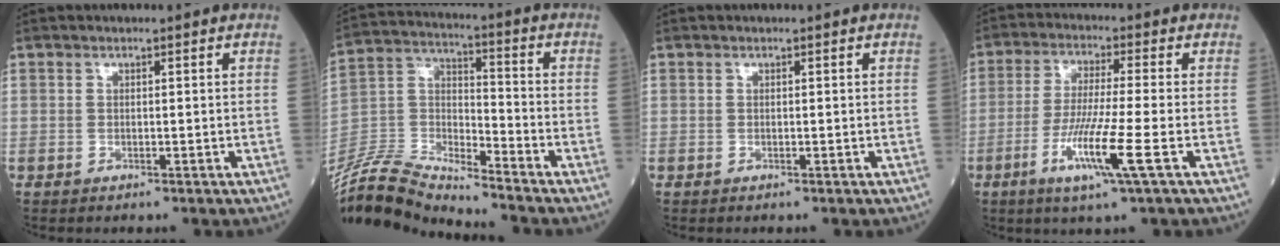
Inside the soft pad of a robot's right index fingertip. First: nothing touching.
{"total": 14.5, "force": [-14.2, 0.1, 3.1], "torque": [-0.067, 0.030, -0.279]}
{"total": 0.0}
{"total": 9.6, "force": [-3.6, -0.8, 8.9], "torque": [-0.178, -0.023, -0.071]}